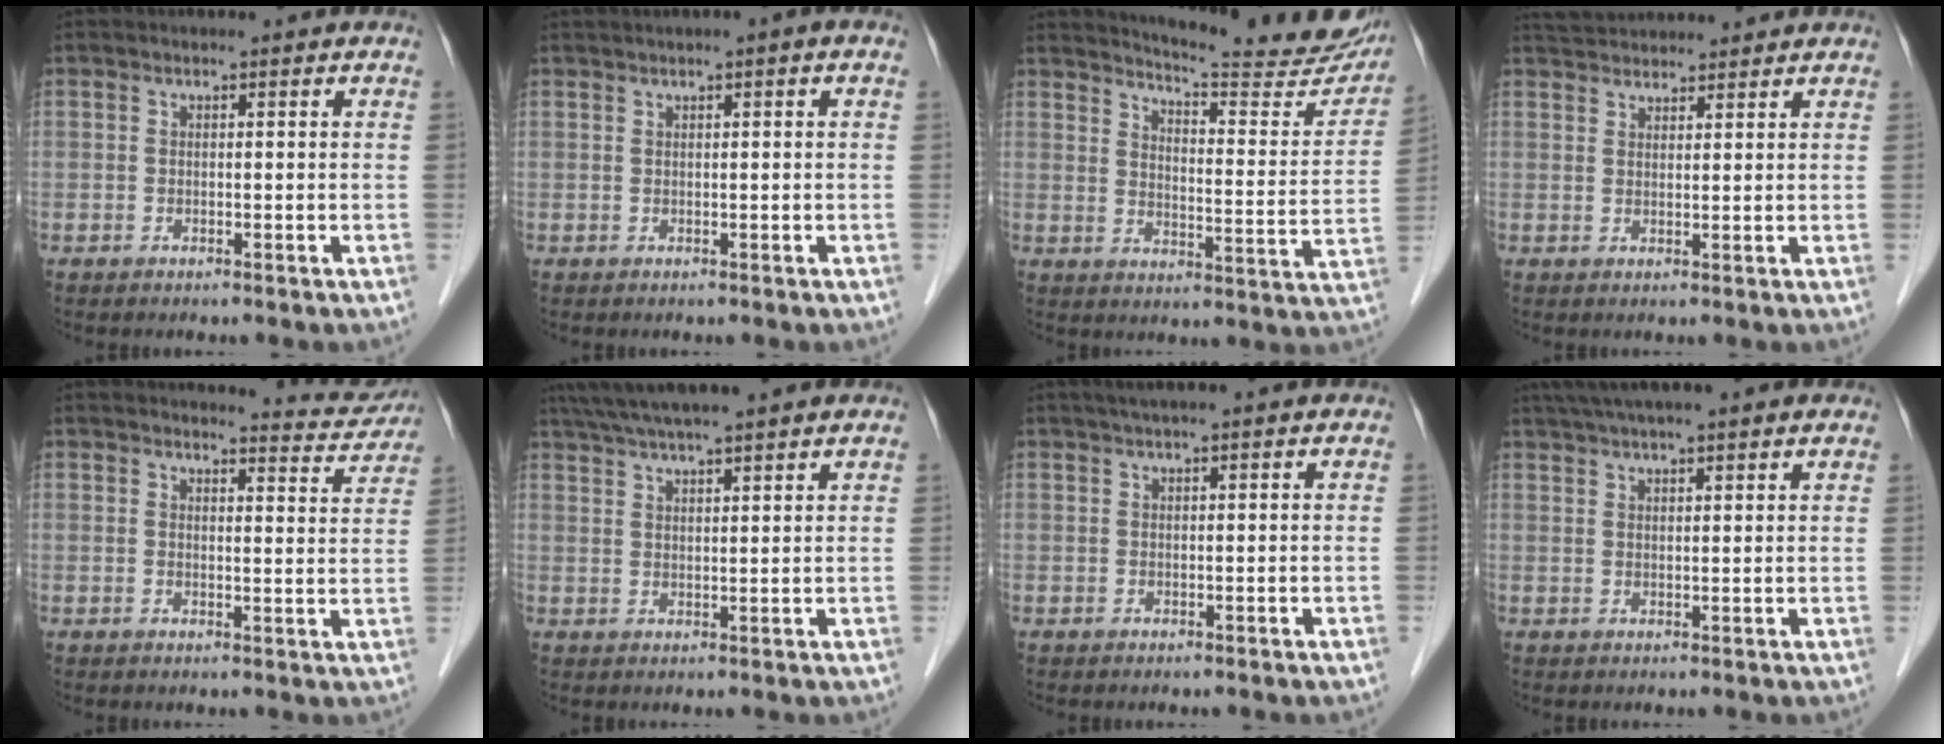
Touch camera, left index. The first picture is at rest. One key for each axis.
{"total": 1.7, "fx": 0.8, "fy": 0.0, "fz": 1.5, "tx": -0.028, "ty": 0.008, "tz": 0.012}
{"total": 20.4, "fx": 19.0, "fy": 2.2, "fz": 7.2, "tx": -0.094, "ty": -0.078, "tz": 0.227}
{"total": 6.5, "fx": 6.2, "fy": 1.1, "fz": 1.4, "tx": -0.025, "ty": 0.040, "tz": 0.100}
{"total": 6.2, "fx": 6.2, "fy": 0.3, "fz": -0.3, "tx": 0.001, "ty": -0.024, "tz": 0.060}
{"total": 10.8, "fx": 9.2, "fy": 0.1, "fz": 5.7, "tx": -0.098, "ty": 0.042, "tz": 0.134}
{"total": 3.3, "fx": 2.6, "fy": -0.4, "fz": 2.0, "tx": -0.026, "ty": 0.027, "tz": 0.043}
{"total": 11.6, "fx": 9.5, "fy": 1.1, "fz": 6.5, "tx": -0.108, "ty": 0.048, "tz": 0.135}